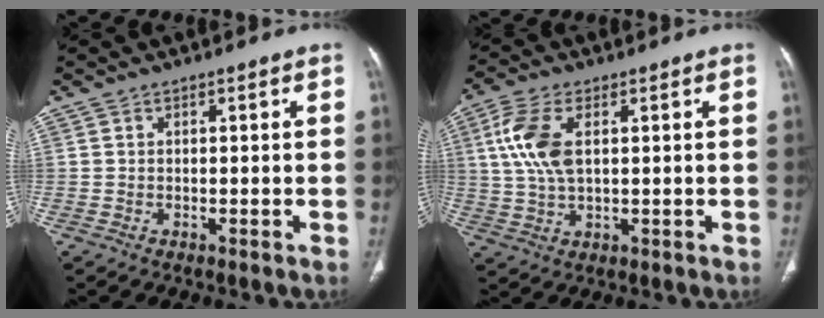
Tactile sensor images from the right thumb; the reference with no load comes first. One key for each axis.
{"total": 9.3, "fx": 2.3, "fy": 4.8, "fz": 7.7, "tx": -0.178, "ty": 0.003, "tz": 0.046}